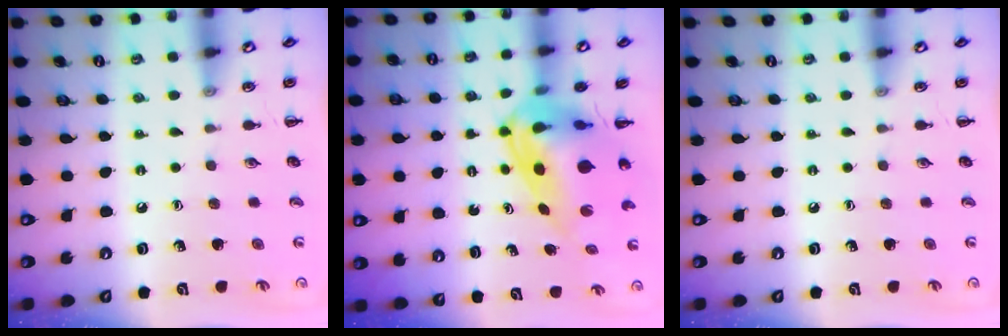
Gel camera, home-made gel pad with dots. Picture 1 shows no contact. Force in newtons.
{"total": 11.8, "press": 11.3, "slide": 3.5}
{"total": 0.0}